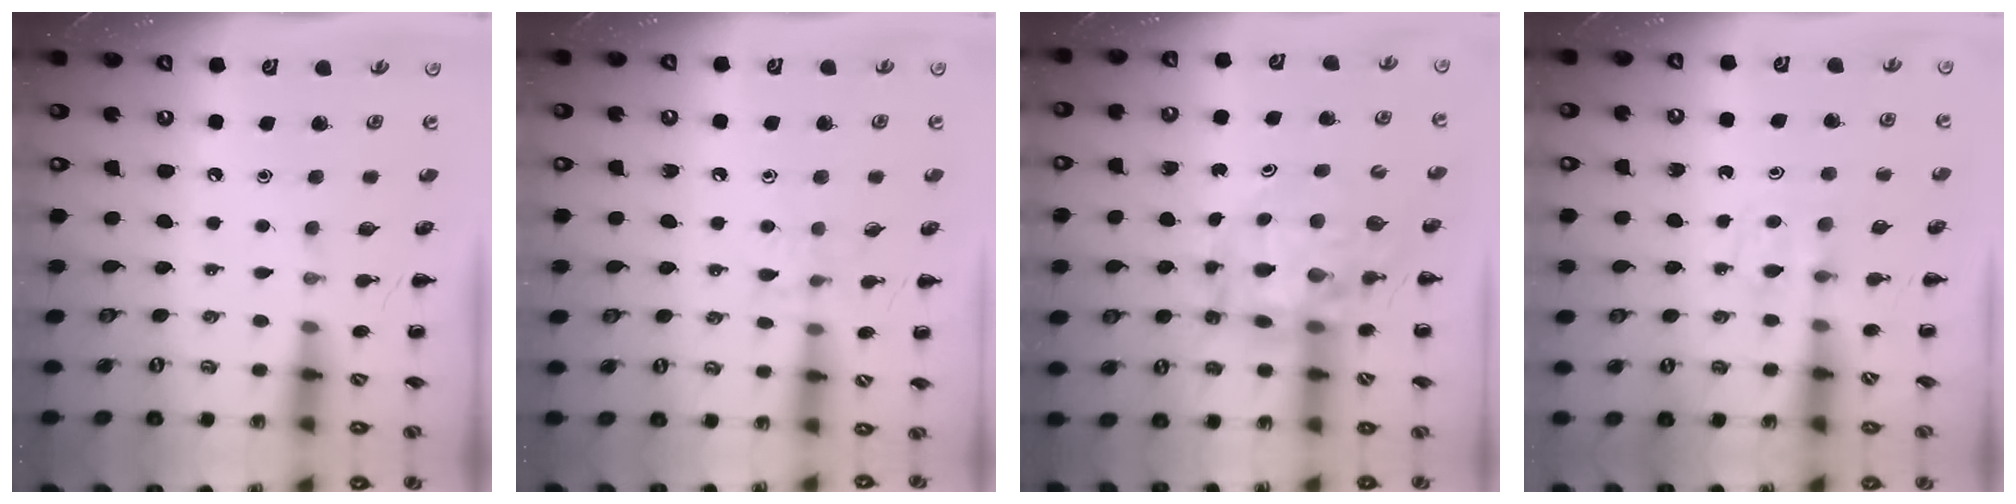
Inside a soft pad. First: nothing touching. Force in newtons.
{"total": 5.8, "press": 5.7, "slide": 0.9}
{"total": 11.1, "press": 10.6, "slide": 3.6}
{"total": 3.8, "press": 3.5, "slide": 1.5}